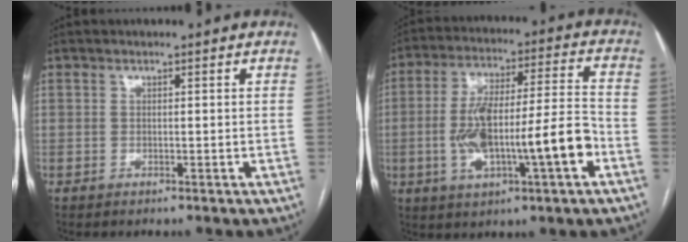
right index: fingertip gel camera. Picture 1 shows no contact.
{"total": 15.8, "force": [-4.2, 2.2, 15.1], "torque": [-0.274, 0.017, -0.061]}